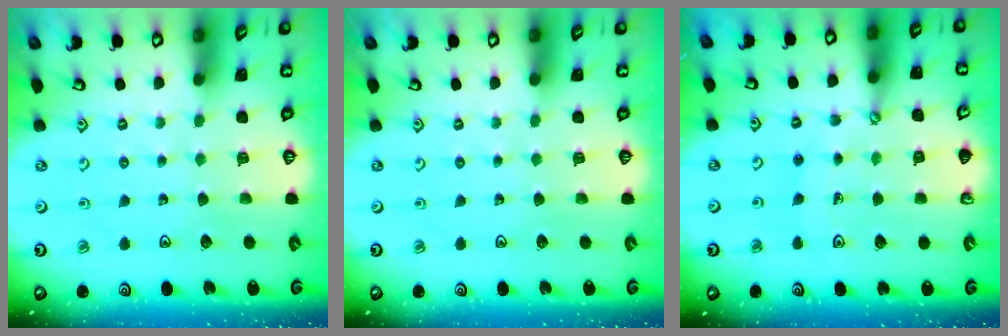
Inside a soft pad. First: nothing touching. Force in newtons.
{"total": 0.0}
{"total": 7.3, "press": 7.1, "slide": 1.7}